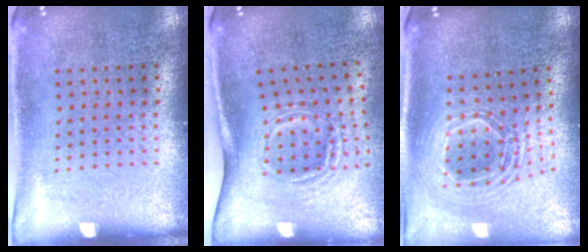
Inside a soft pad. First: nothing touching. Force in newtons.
{"total": 1.8, "press": 1.2, "slide": 1.4}
{"total": 2.2, "press": 1.8, "slide": 1.4}